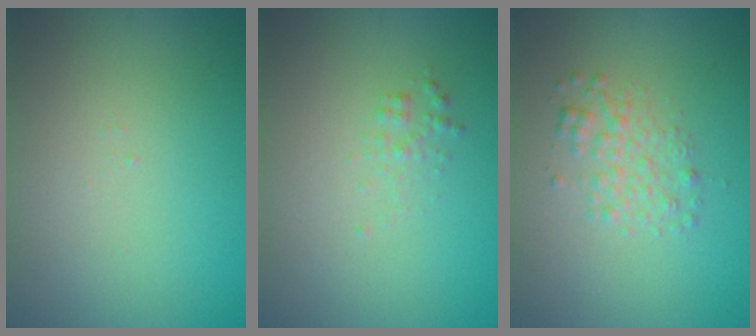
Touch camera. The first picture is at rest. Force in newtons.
{"total": 1.0, "press": 1.0, "slide": 0.0}
{"total": 2.3, "press": 2.3, "slide": 0.1}